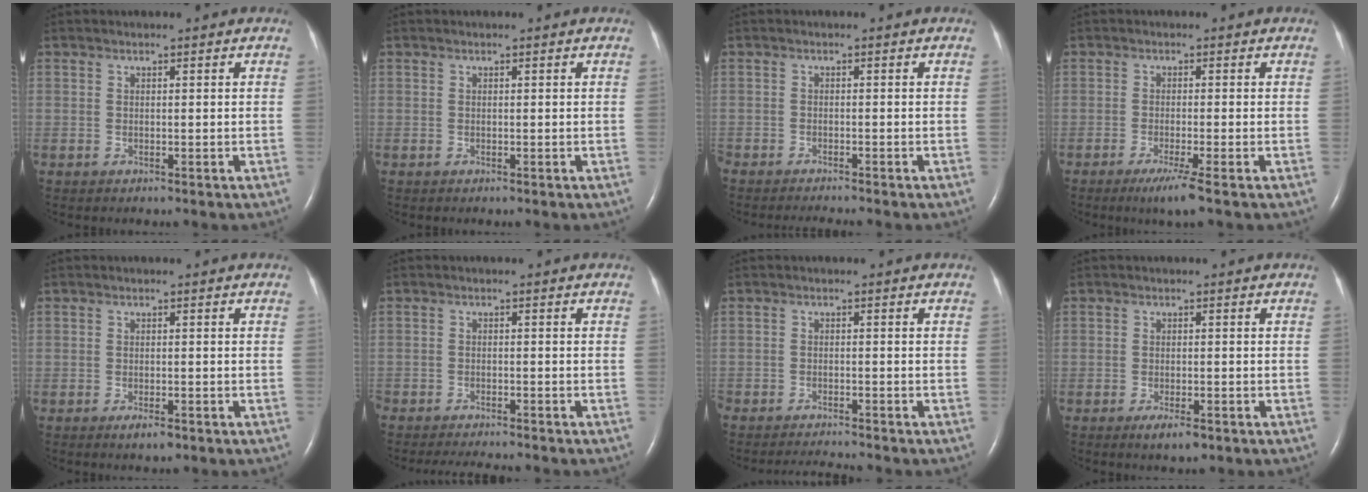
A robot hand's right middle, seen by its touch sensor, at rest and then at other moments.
{"total": 0.0}
{"total": 3.4, "force": [-3.2, -0.4, 1.1], "torque": [-0.016, -0.010, -0.049]}
{"total": 3.8, "force": [-2.3, -0.6, 3.0], "torque": [-0.056, -0.015, -0.043]}
{"total": 1.9, "force": [-1.2, 0.5, 1.4], "torque": [-0.027, -0.003, -0.018]}
{"total": 6.3, "force": [-5.8, 0.6, 2.3], "torque": [-0.029, -0.013, -0.088]}
{"total": 3.4, "force": [-3.3, -0.8, 0.3], "torque": [-0.010, -0.019, -0.054]}
{"total": 2.9, "force": [-1.8, 0.7, 2.2], "torque": [-0.041, -0.004, -0.027]}